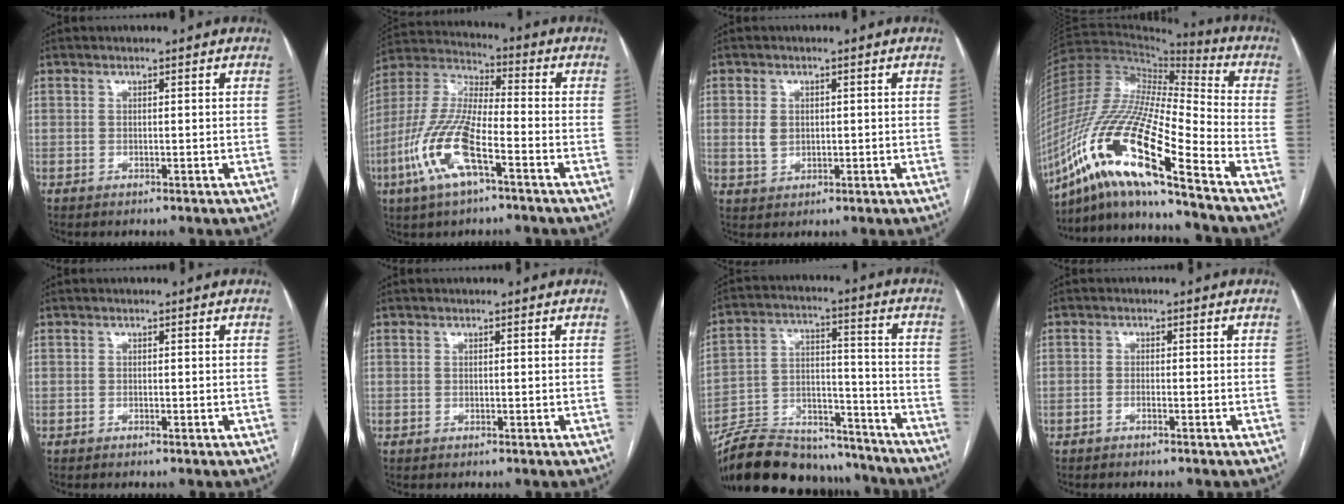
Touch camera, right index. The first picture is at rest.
{"total": 14.0, "force": [-5.9, 3.7, 12.1], "torque": [-0.267, -0.005, -0.114]}
{"total": 3.0, "force": [0.4, 2.4, 1.8], "torque": [-0.037, 0.007, 0.014]}
{"total": 20.7, "force": [-12.8, 0.9, 16.2], "torque": [-0.342, -0.025, -0.240]}
{"total": 0.0}
{"total": 0.0}
{"total": 22.4, "force": [-20.2, 6.8, 7.0], "torque": [-0.146, 0.012, -0.311]}
{"total": 1.0, "force": [-0.8, -0.1, 0.6], "torque": [-0.013, 0.001, -0.016]}